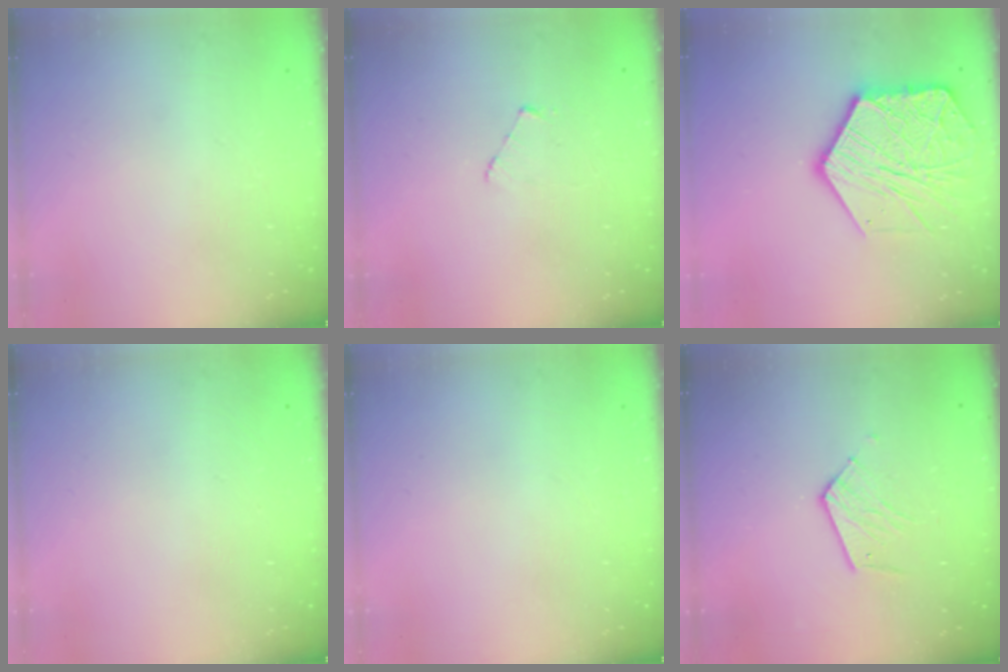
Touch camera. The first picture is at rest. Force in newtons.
{"total": 2.6, "press": 2.6, "slide": 0.3}
{"total": 18.6, "press": 18.6, "slide": 1.4}
{"total": 0.0}
{"total": 0.0}
{"total": 6.7, "press": 6.7, "slide": 0.2}